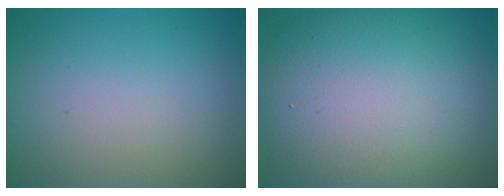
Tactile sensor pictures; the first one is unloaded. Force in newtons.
{"total": 14.5, "press": 14.5, "slide": 0.5}